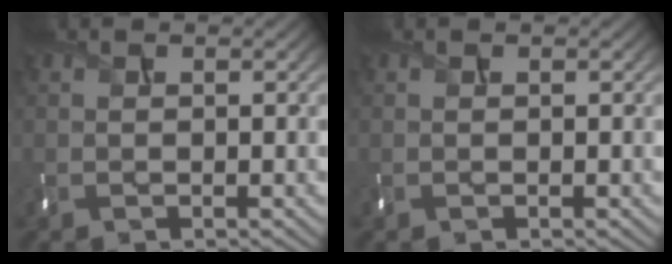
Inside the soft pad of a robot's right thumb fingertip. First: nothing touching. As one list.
[{"total": 0.0}]